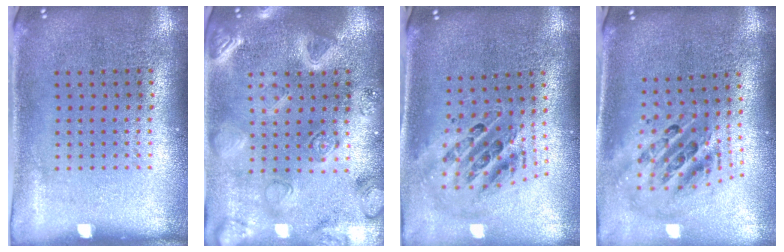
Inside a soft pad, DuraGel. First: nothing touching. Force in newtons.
{"total": 3.0, "press": 2.8, "slide": 0.8}
{"total": 1.4, "press": 1.2, "slide": 0.6}
{"total": 2.5, "press": 1.7, "slide": 1.8}